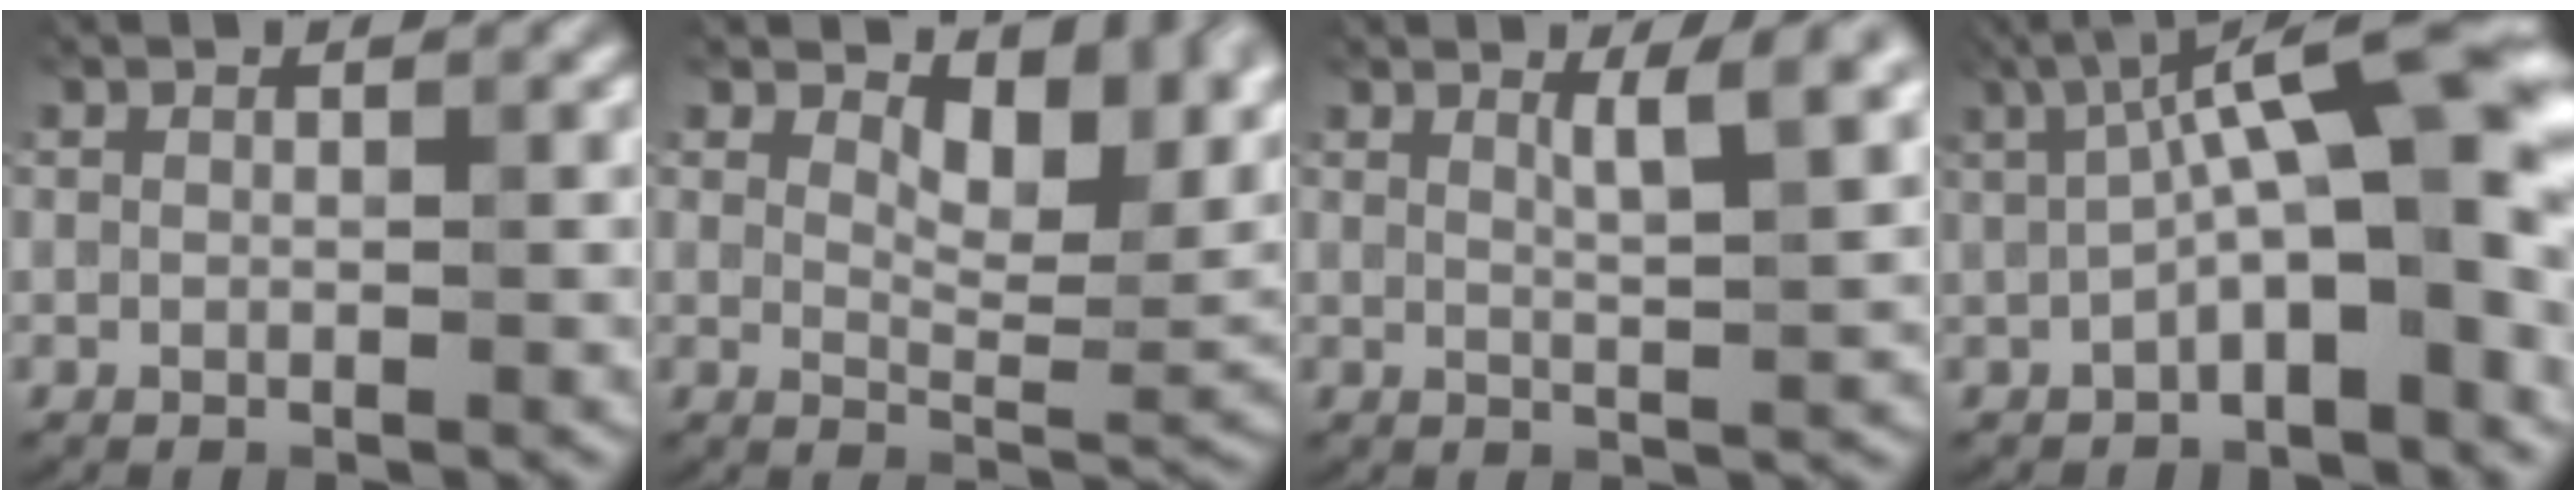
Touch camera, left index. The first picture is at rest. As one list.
[{"total": 6.5, "force": [3.5, 3.0, 4.6], "torque": [-0.080, 0.000, 0.087]}, {"total": 2.3, "force": [1.1, -0.3, 2.0], "torque": [-0.040, 0.001, 0.044]}, {"total": 9.8, "force": [0.0, 2.2, 9.5], "torque": [-0.142, 0.032, 0.021]}]